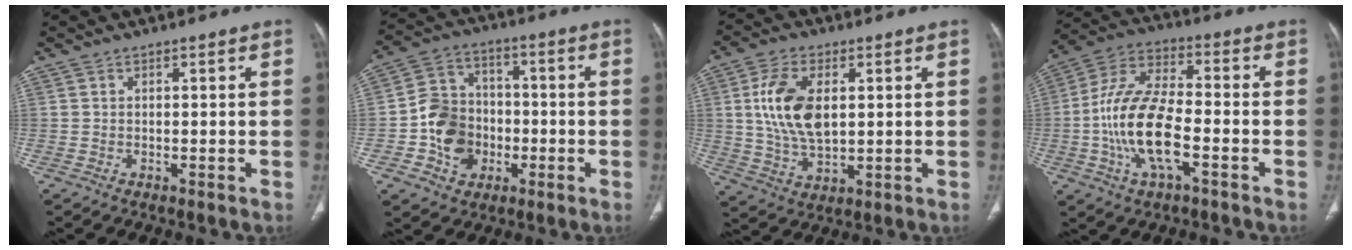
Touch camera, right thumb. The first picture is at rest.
{"total": 12.1, "force": [-2.9, 10.3, 5.8], "torque": [-0.068, 0.028, -0.054]}
{"total": 12.3, "force": [2.2, 7.0, 9.9], "torque": [-0.187, -0.007, 0.046]}
{"total": 15.5, "force": [-4.0, 6.7, 13.5], "torque": [-0.269, 0.031, -0.078]}